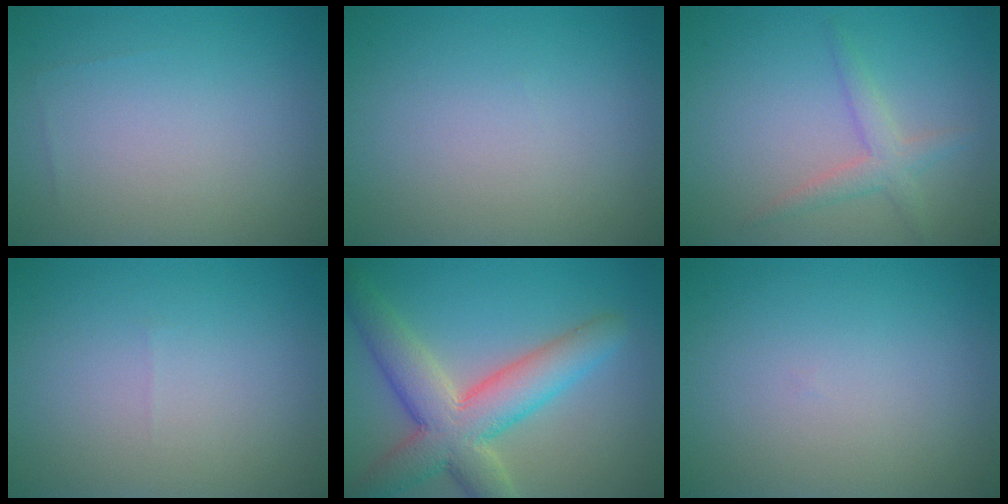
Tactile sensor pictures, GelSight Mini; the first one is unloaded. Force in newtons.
{"total": 0.0}
{"total": 2.2, "press": 2.2, "slide": 0.1}
{"total": 0.0}
{"total": 8.0, "press": 8.0, "slide": 0.5}
{"total": 0.0}